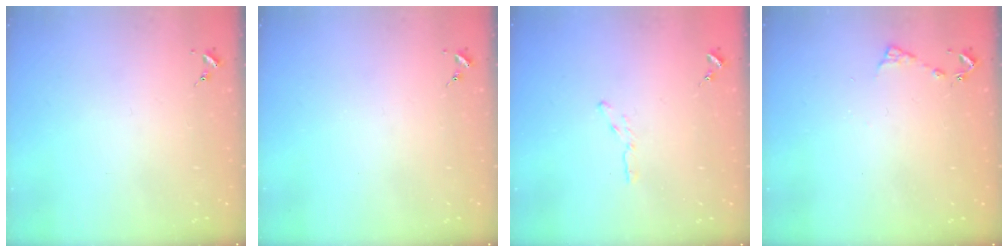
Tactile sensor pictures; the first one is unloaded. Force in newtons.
{"total": 0.0}
{"total": 3.3, "press": 3.3, "slide": 0.2}
{"total": 5.3, "press": 5.3, "slide": 0.6}